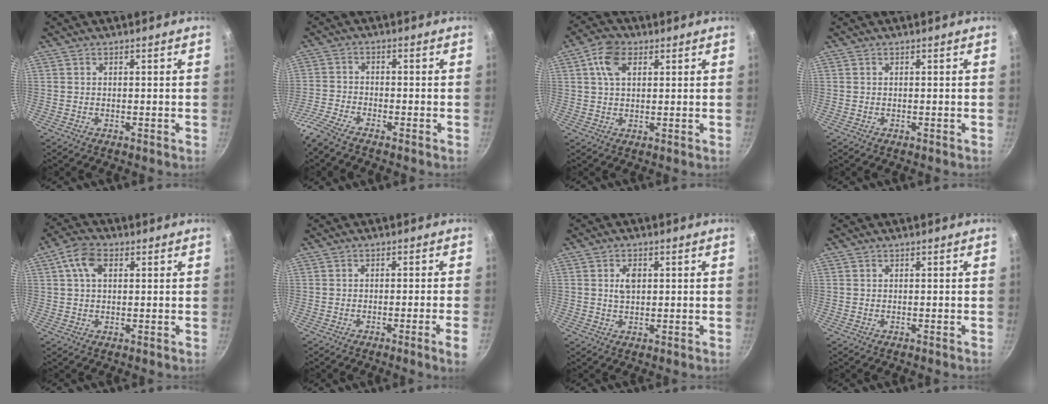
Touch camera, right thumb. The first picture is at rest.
{"total": 5.5, "force": [-4.5, 0.7, 3.1], "torque": [-0.082, 0.017, -0.103]}
{"total": 6.4, "force": [2.5, 4.0, 4.3], "torque": [-0.065, 0.005, 0.039]}
{"total": 0.0}
{"total": 6.0, "force": [2.0, 3.8, 4.2], "torque": [-0.075, 0.009, 0.030]}
{"total": 3.8, "force": [-1.6, -0.6, 3.4], "torque": [-0.058, 0.008, -0.022]}
{"total": 3.3, "force": [0.8, 2.2, 2.3], "torque": [-0.026, -0.002, 0.013]}
{"total": 0.0}